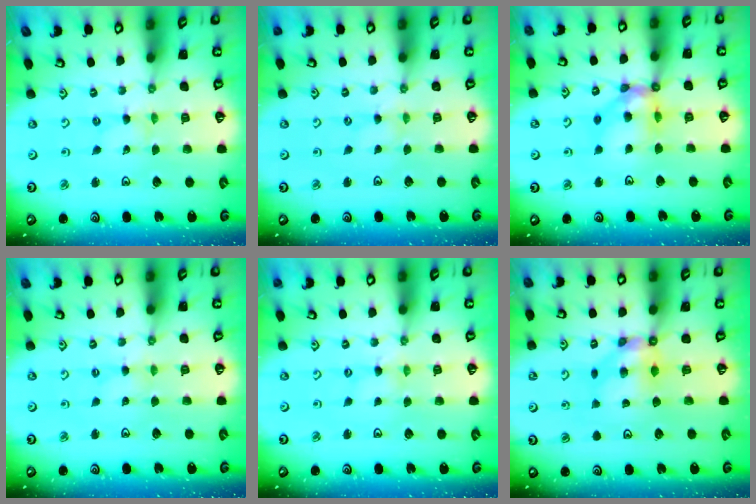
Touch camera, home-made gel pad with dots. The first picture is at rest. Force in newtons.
{"total": 0.0}
{"total": 12.4, "press": 12.3, "slide": 1.2}
{"total": 2.0, "press": 1.9, "slide": 0.3}
{"total": 0.6, "press": 0.6, "slide": 0.1}
{"total": 6.6, "press": 6.6, "slide": 0.3}